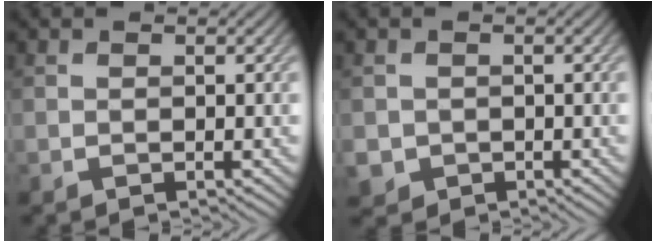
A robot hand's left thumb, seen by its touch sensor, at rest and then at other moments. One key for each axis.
{"total": 2.2, "fx": -0.5, "fy": 2.1, "fz": 0.4, "tx": -0.014, "ty": -0.014, "tz": -0.011}